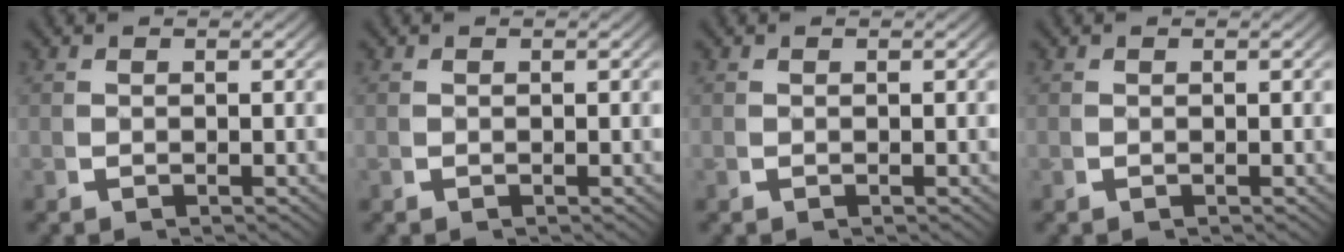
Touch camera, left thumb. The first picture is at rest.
{"total": 0.0}
{"total": 0.0}
{"total": 0.0}